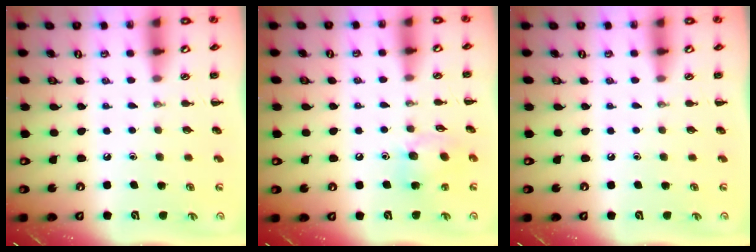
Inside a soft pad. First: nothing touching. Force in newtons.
{"total": 10.3, "press": 10.2, "slide": 1.2}
{"total": 0.0}